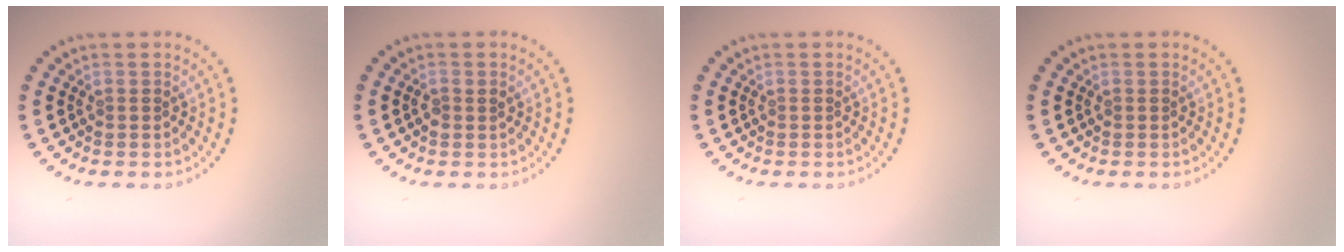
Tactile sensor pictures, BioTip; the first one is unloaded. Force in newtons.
{"total": 0.9, "press": 0.9, "slide": 0.2}
{"total": 0.0}
{"total": 0.0}